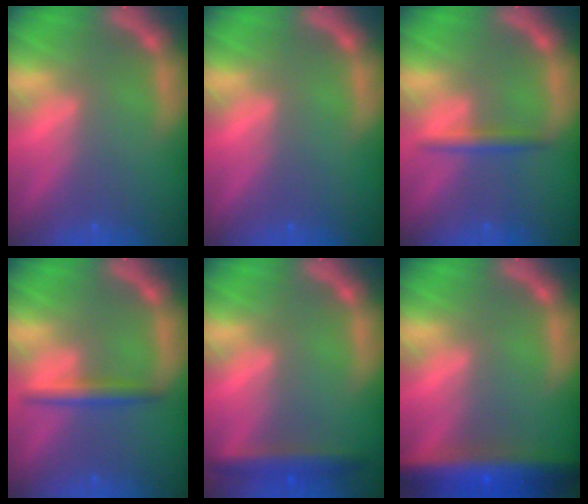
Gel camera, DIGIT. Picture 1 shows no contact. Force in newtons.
{"total": 0.0}
{"total": 1.9}
{"total": 2.4}
{"total": 3.5}
{"total": 9.0}